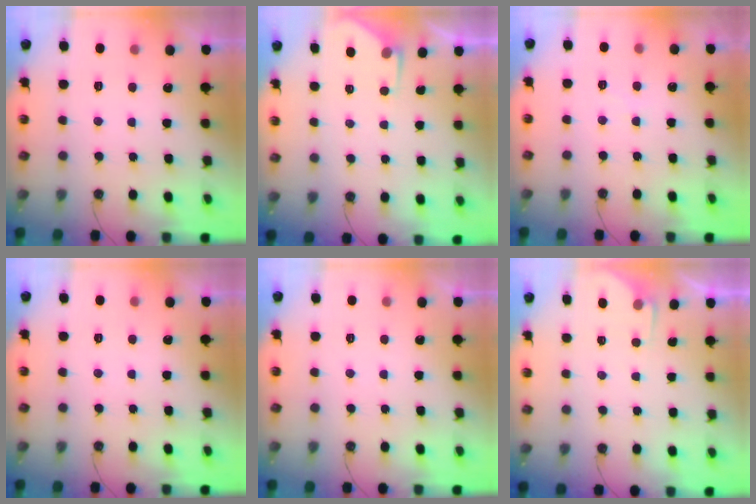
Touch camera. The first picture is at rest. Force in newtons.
{"total": 2.9, "press": 2.9, "slide": 0.5}
{"total": 4.7, "press": 4.6, "slide": 0.7}
{"total": 0.0}
{"total": 0.0}
{"total": 3.1, "press": 3.1, "slide": 0.5}